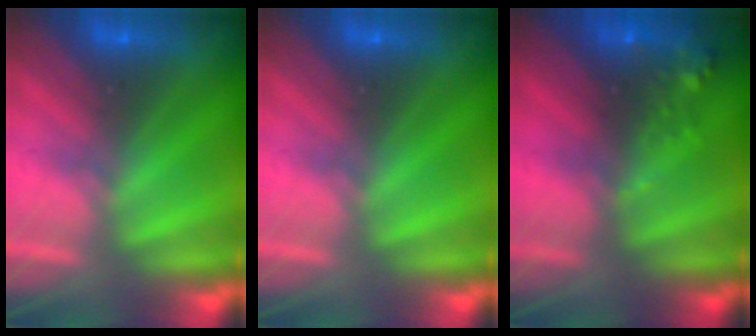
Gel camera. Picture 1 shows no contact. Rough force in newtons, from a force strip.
{"total": 0.0}
{"total": 6.6}